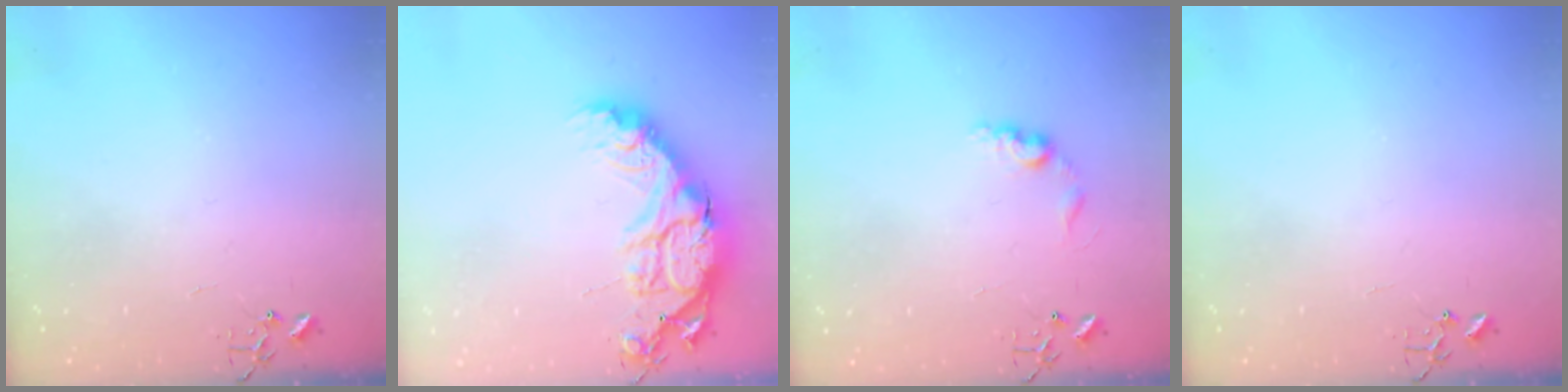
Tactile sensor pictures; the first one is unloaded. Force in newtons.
{"total": 20.3, "press": 20.3, "slide": 1.3}
{"total": 7.5, "press": 7.4, "slide": 0.3}
{"total": 0.0}